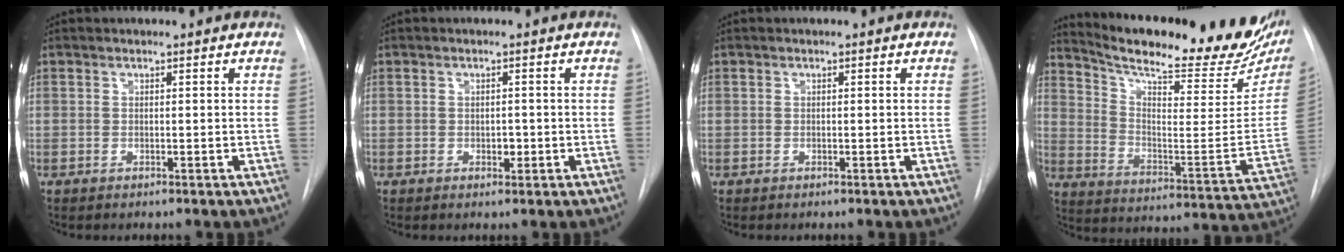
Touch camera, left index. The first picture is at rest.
{"total": 1.2, "force": [-0.2, 0.8, 0.8], "torque": [-0.010, 0.000, -0.002]}
{"total": 0.0}
{"total": 27.1, "force": [22.6, 5.4, 13.8], "torque": [-0.211, -0.055, 0.302]}